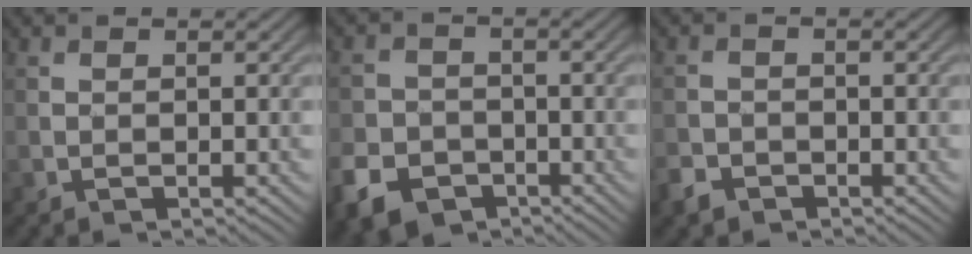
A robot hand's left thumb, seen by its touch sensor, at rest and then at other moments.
{"total": 6.8, "force": [-4.0, 4.8, 2.8], "torque": [-0.068, -0.014, -0.083]}
{"total": 2.6, "force": [-1.8, 1.6, 0.8], "torque": [-0.018, -0.005, -0.045]}